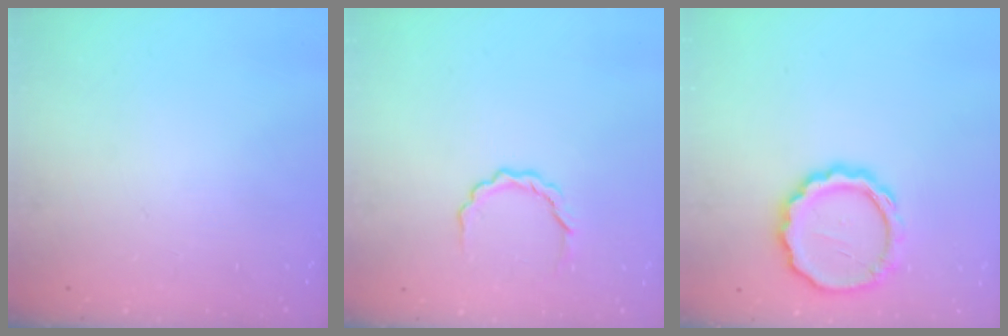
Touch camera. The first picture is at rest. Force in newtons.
{"total": 3.4, "press": 3.4, "slide": 0.2}
{"total": 11.9, "press": 11.7, "slide": 1.9}